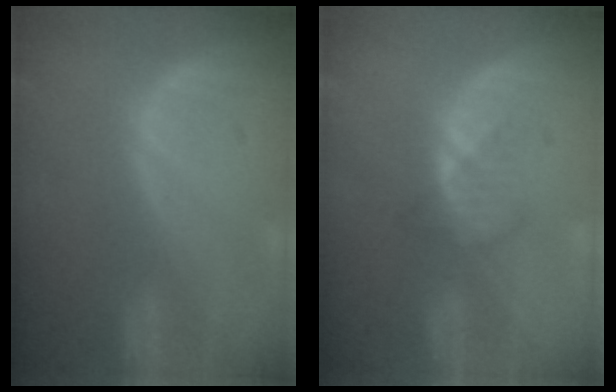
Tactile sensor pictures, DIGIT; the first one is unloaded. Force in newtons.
{"total": 2.8, "press": 2.7, "slide": 0.8}